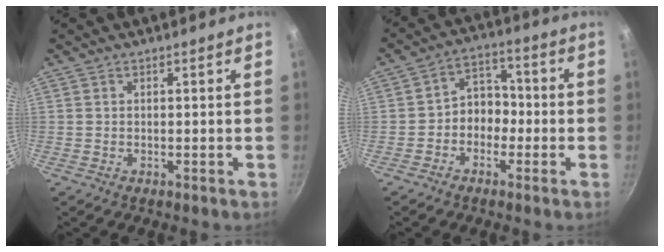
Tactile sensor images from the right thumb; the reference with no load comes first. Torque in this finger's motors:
{"motor_torque": [-0.15, 0.07, 0.10, 0.06, 0.04]}